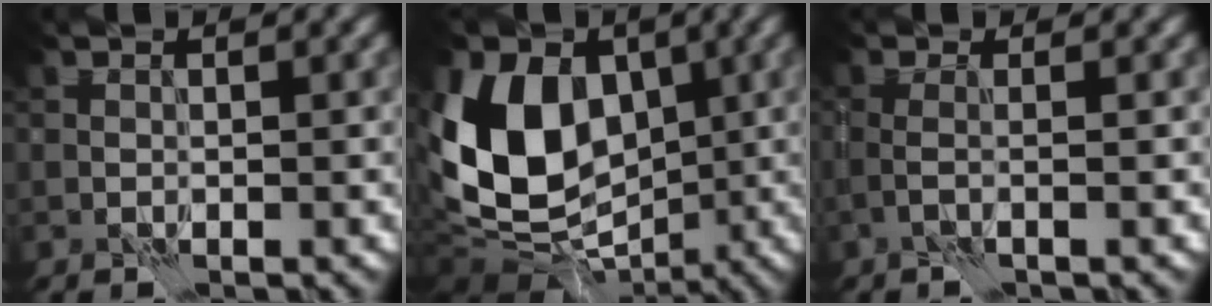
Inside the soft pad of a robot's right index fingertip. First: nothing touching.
{"total": 11.7, "force": [-0.5, 8.7, 7.8], "torque": [-0.136, -0.001, -0.035]}
{"total": 1.1, "force": [-0.5, -0.1, 0.9], "torque": [-0.016, 0.001, -0.018]}